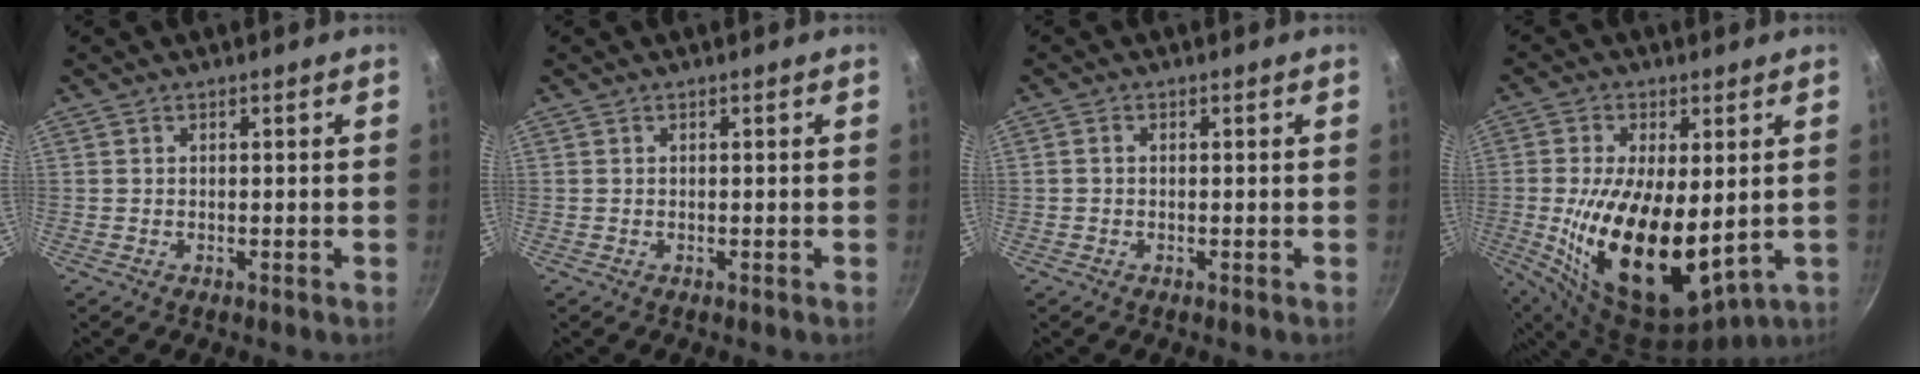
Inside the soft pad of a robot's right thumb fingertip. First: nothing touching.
{"total": 0.0}
{"total": 0.8, "force": [-0.1, 0.7, 0.5], "torque": [-0.008, 0.005, -0.003]}
{"total": 20.4, "force": [-0.7, 10.5, 17.5], "torque": [-0.309, -0.022, 0.005]}